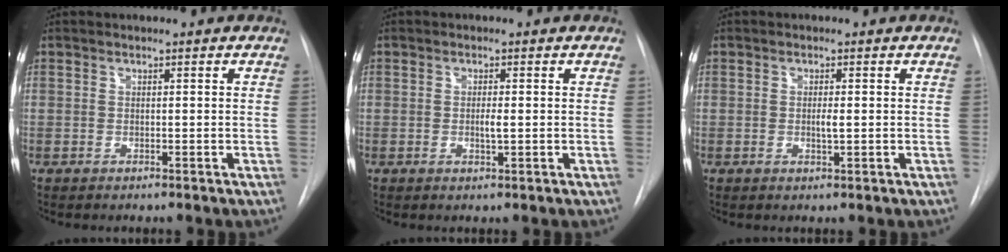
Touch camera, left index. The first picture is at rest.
{"total": 1.8, "force": [-1.0, 0.2, 1.5], "torque": [-0.028, -0.006, -0.014]}
{"total": 1.6, "force": [-0.9, 0.2, 1.3], "torque": [-0.024, -0.007, -0.013]}